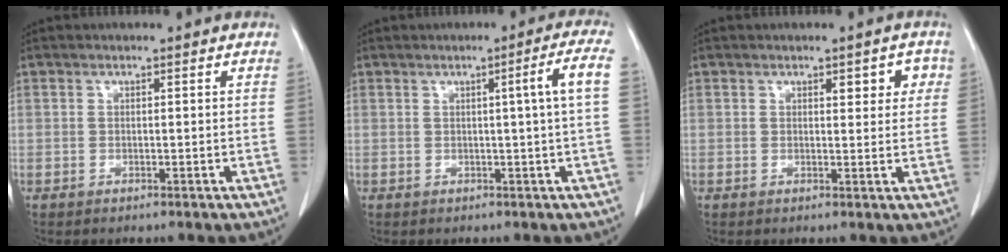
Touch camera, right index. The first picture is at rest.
{"total": 4.7, "force": [0.5, -1.2, 4.5], "torque": [-0.061, 0.001, 0.008]}
{"total": 3.6, "force": [1.5, 1.6, 2.9], "torque": [-0.027, 0.008, 0.016]}